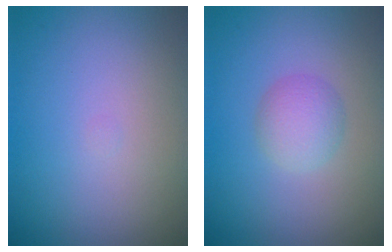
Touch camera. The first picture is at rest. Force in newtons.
{"total": 2.4, "press": 2.4, "slide": 0.1}